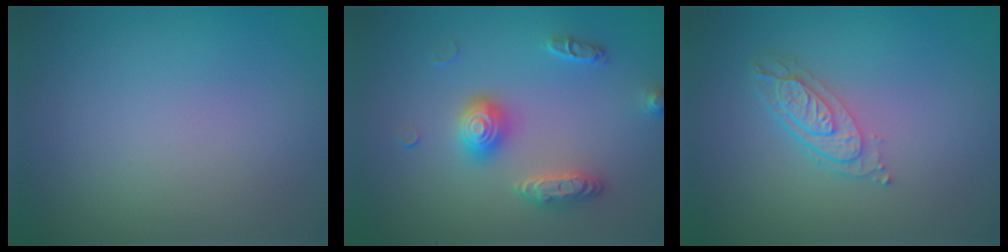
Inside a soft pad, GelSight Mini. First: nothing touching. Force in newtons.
{"total": 3.0, "press": 3.0, "slide": 0.4}
{"total": 3.5, "press": 2.6, "slide": 2.3}